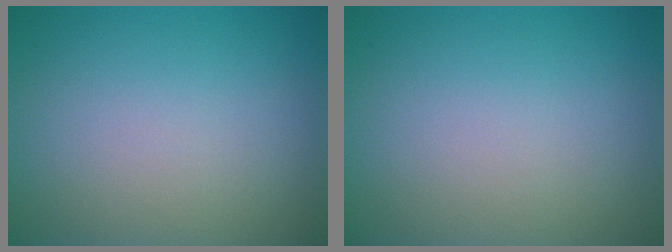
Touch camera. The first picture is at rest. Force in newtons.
{"total": 0.0}